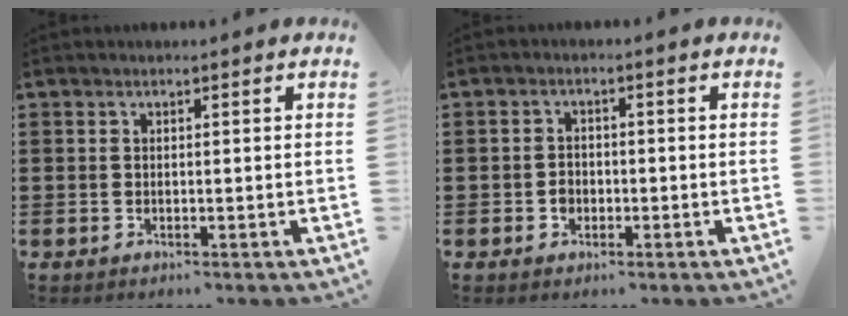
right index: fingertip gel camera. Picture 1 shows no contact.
{"total": 1.8, "force": [-0.8, 1.5, 0.7], "torque": [-0.017, 0.000, -0.016]}